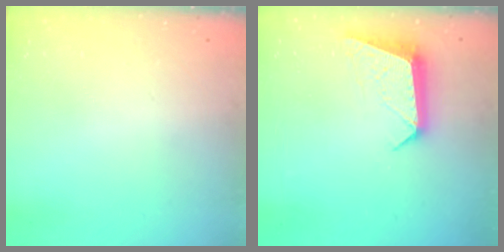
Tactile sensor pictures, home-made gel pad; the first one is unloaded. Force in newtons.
{"total": 10.4, "press": 10.4, "slide": 0.3}